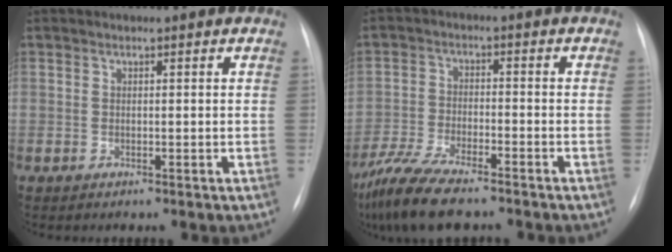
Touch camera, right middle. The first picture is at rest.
{"total": 11.1, "force": [-8.9, 2.2, 6.3], "torque": [-0.123, -0.028, -0.156]}